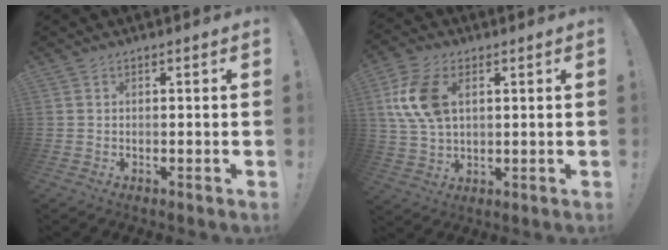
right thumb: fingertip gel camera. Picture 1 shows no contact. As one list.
[{"total": 13.4, "force": [3.6, 8.4, 9.9], "torque": [-0.201, 0.000, 0.068]}]